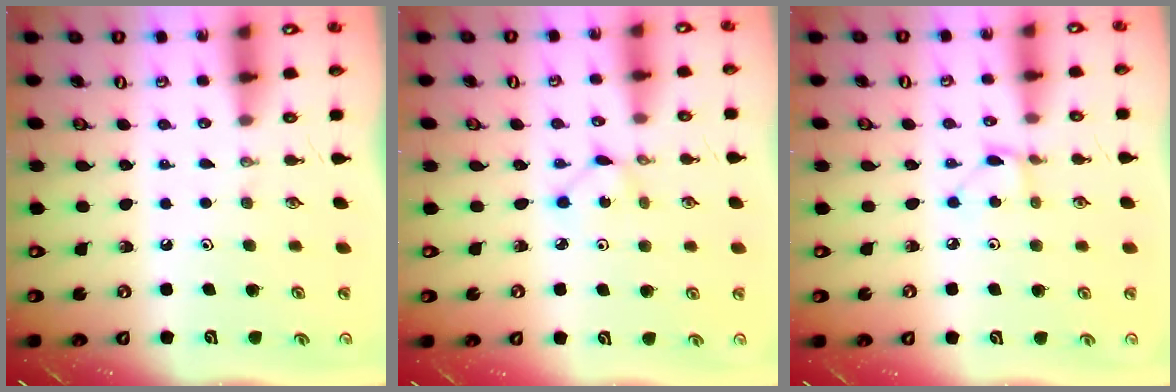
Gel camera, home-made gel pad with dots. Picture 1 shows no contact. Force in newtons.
{"total": 1.7, "press": 1.7, "slide": 0.1}
{"total": 2.8, "press": 2.8, "slide": 0.3}